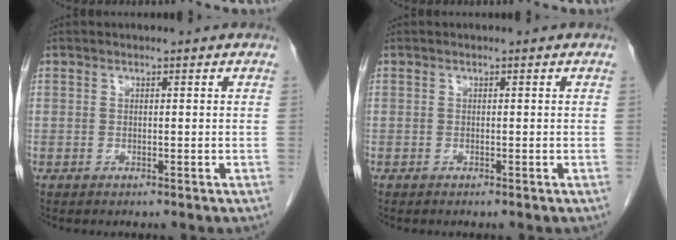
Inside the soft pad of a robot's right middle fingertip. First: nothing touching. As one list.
[{"total": 0.0}]